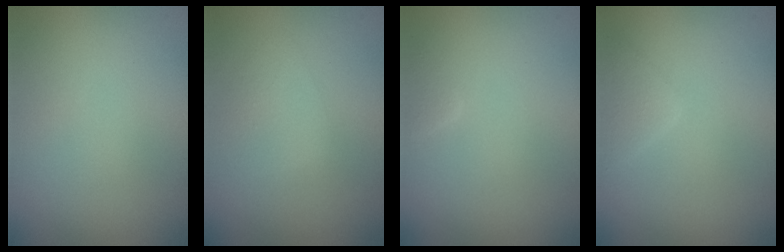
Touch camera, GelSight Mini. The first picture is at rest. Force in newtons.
{"total": 1.4, "press": 1.4, "slide": 0.1}
{"total": 0.6, "press": 0.6, "slide": 0.0}
{"total": 1.4, "press": 1.4, "slide": 0.1}